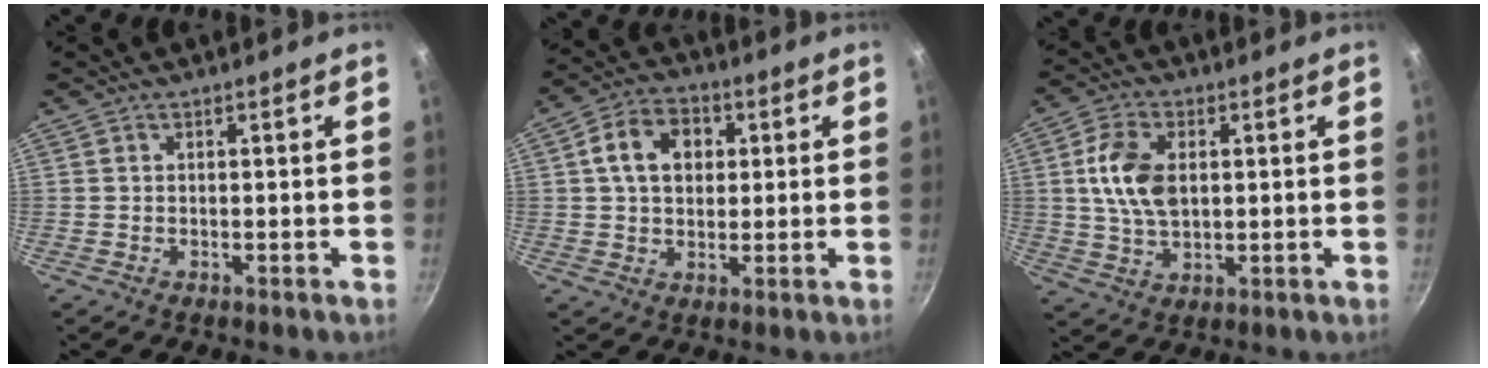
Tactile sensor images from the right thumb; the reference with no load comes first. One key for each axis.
{"total": 10.0, "fx": 2.3, "fy": 7.5, "fz": 6.2, "tx": -0.083, "ty": 0.013, "tz": 0.026}
{"total": 10.4, "fx": 1.6, "fy": 6.4, "fz": 7.9, "tx": -0.137, "ty": 0.002, "tz": 0.029}